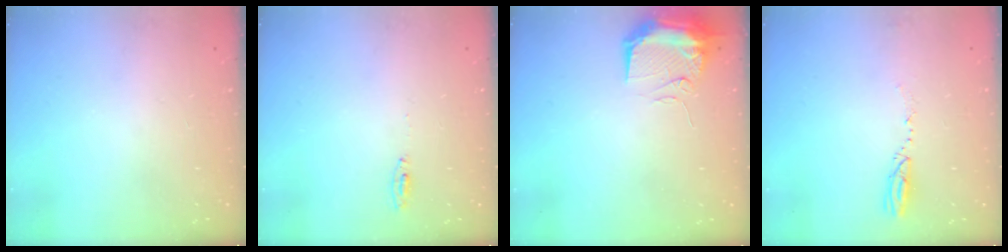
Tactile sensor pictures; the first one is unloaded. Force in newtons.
{"total": 4.7, "press": 4.4, "slide": 1.5}
{"total": 10.7, "press": 10.6, "slide": 1.7}
{"total": 3.4, "press": 3.2, "slide": 1.3}